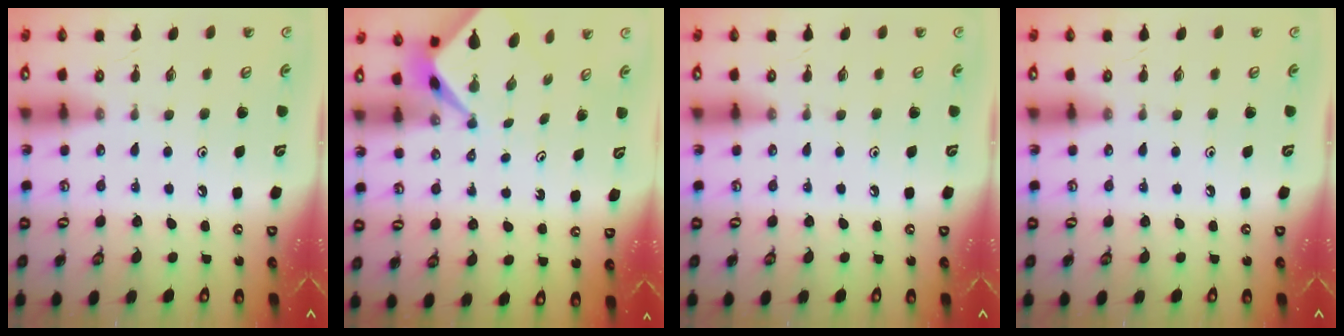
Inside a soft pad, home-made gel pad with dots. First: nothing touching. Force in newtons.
{"total": 2.4, "press": 2.4, "slide": 0.2}
{"total": 0.0}
{"total": 0.0}